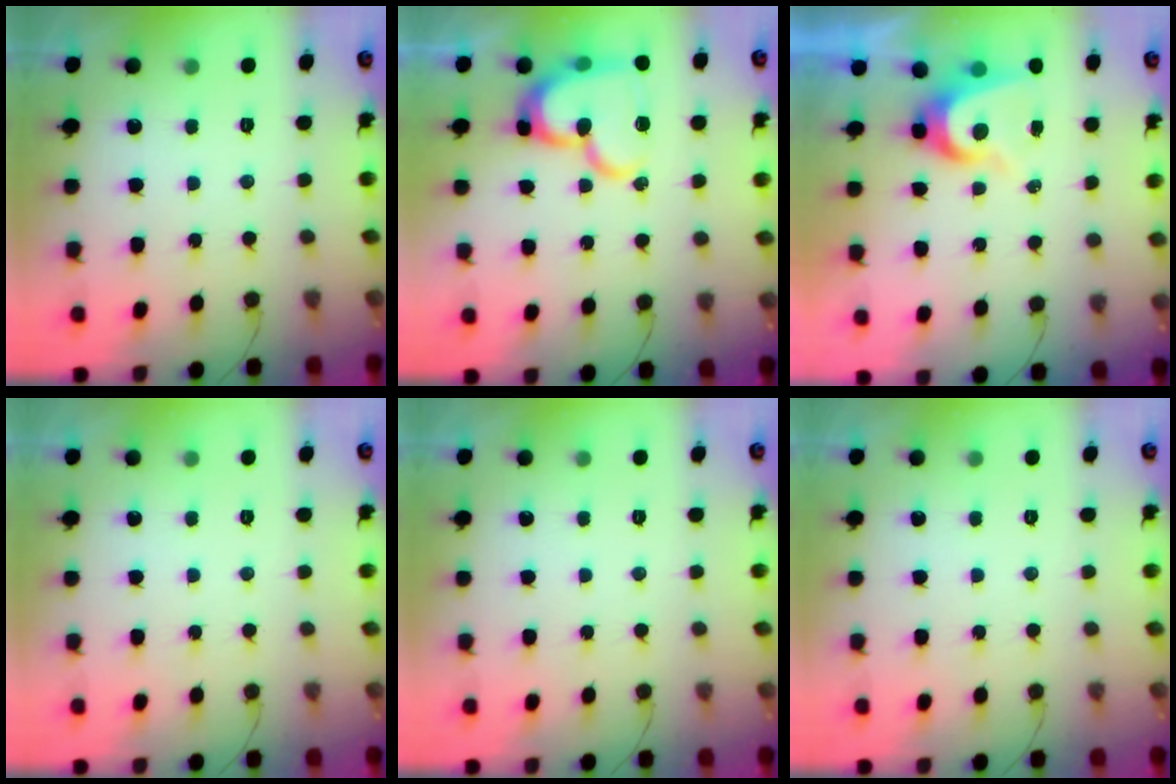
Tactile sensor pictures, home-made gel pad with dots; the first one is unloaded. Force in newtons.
{"total": 17.5, "press": 17.5, "slide": 1.0}
{"total": 6.8, "press": 6.7, "slide": 0.4}
{"total": 0.0}
{"total": 0.0}
{"total": 0.0}